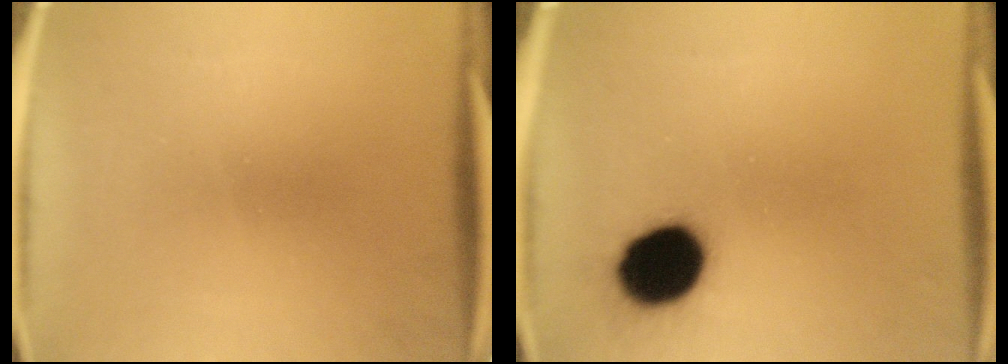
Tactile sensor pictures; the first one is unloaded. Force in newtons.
{"total": 13.6}